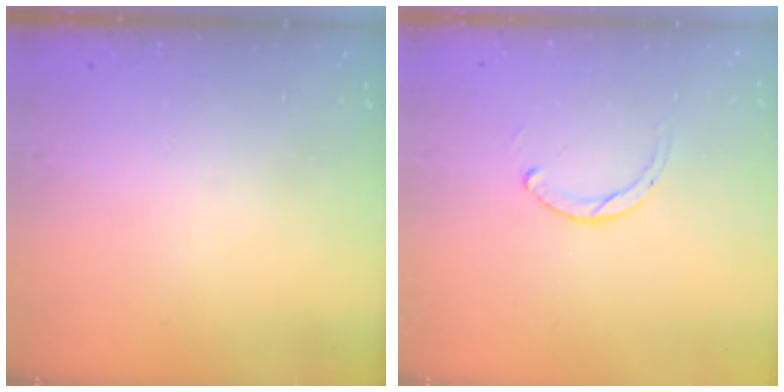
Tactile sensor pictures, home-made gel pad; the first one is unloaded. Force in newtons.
{"total": 1.8, "press": 1.8, "slide": 0.2}